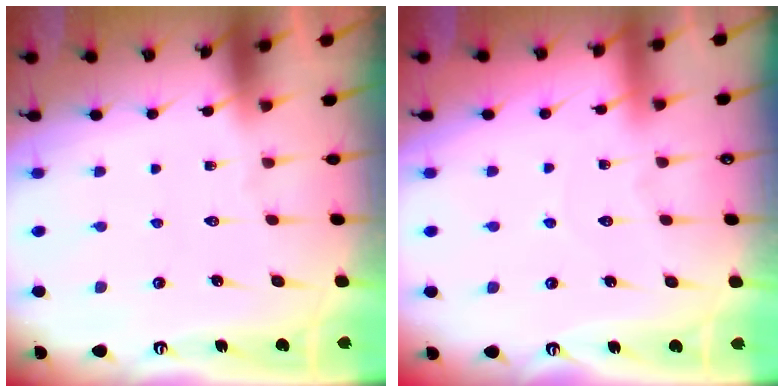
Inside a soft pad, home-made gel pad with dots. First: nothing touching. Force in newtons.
{"total": 2.6, "press": 2.6, "slide": 0.2}